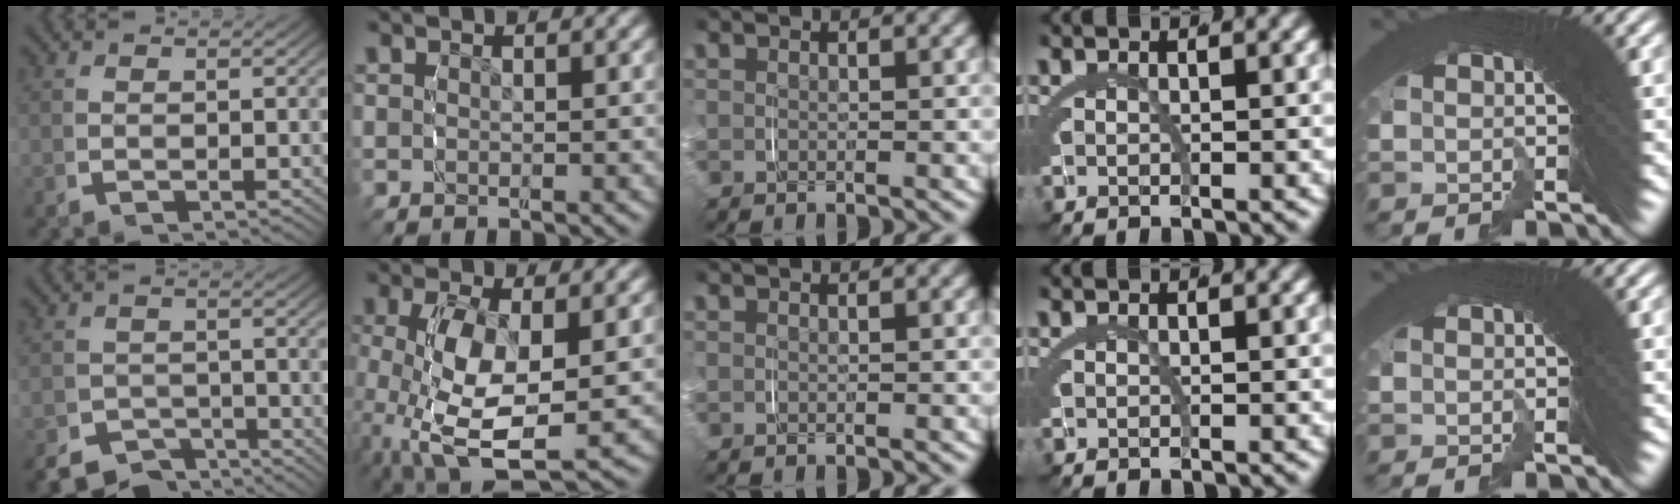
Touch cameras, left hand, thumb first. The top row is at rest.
{"thumb": {"total": 6.7, "force": [-5.5, 3.6, 1.3], "torque": [0.002, -0.035, -0.086]}, "index": {"total": 7.9, "force": [-1.4, 4.5, 6.3], "torque": [-0.158, -0.030, -0.009]}}